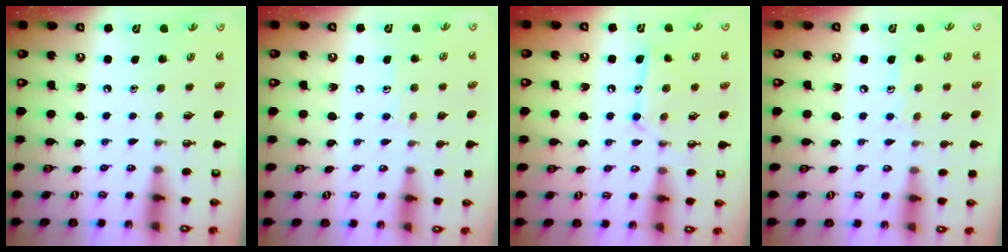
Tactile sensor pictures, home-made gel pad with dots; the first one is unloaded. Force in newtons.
{"total": 5.2, "press": 5.2, "slide": 0.4}
{"total": 11.7, "press": 11.7, "slide": 0.9}
{"total": 7.6, "press": 7.5, "slide": 0.6}